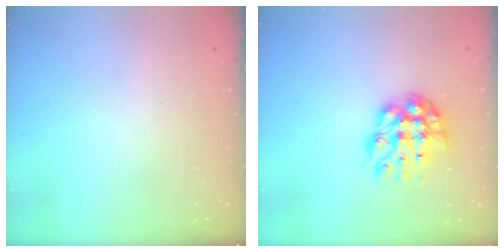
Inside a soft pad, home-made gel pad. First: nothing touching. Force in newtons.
{"total": 10.3, "press": 10.3, "slide": 0.9}